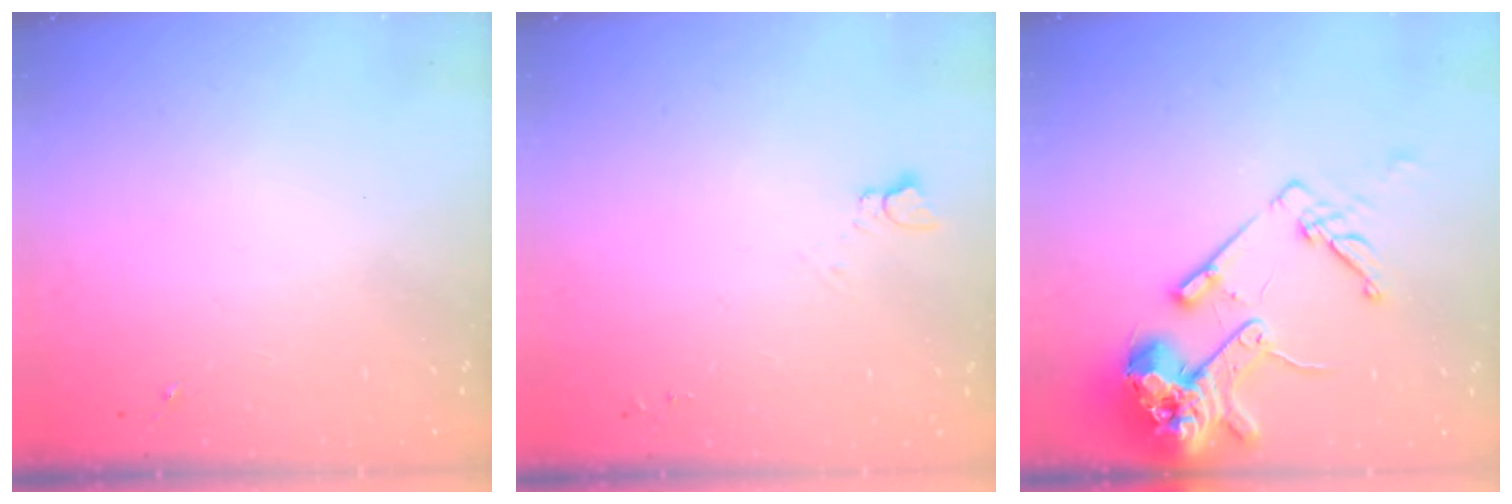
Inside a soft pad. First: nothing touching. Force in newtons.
{"total": 2.5, "press": 2.5, "slide": 0.2}
{"total": 17.0, "press": 16.8, "slide": 2.4}